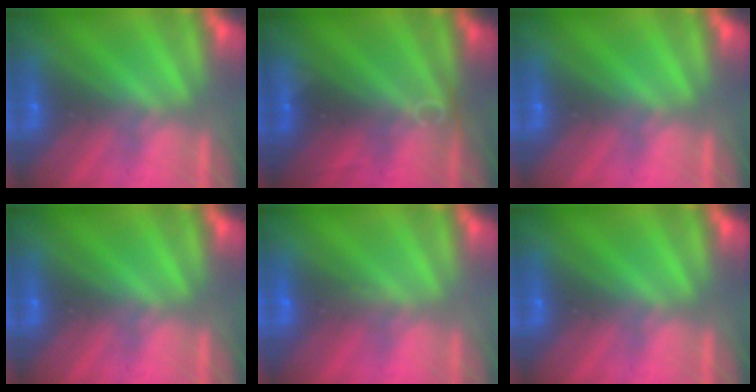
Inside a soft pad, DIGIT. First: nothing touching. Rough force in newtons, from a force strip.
{"total": 2.6}
{"total": 0.0}
{"total": 0.0}
{"total": 2.9}
{"total": 0.0}